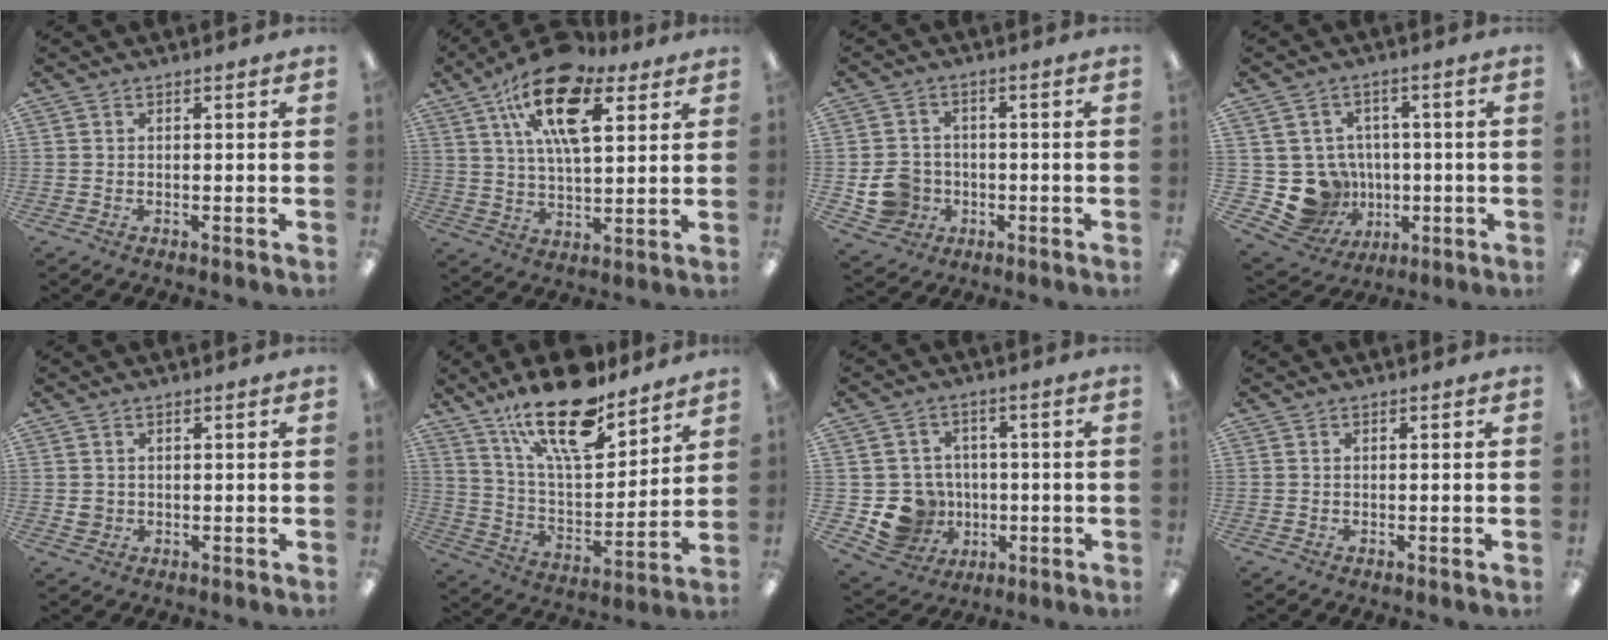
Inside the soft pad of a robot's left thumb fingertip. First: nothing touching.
{"total": 19.9, "force": [10.4, 9.0, 14.3], "torque": [-0.245, -0.030, 0.173]}
{"total": 7.7, "force": [-1.6, 7.1, 2.3], "torque": [-0.062, 0.015, -0.022]}
{"total": 11.9, "force": [-1.5, 11.3, 3.5], "torque": [-0.098, 0.000, -0.009]}
{"total": 1.9, "force": [0.5, 1.8, 0.6], "torque": [-0.006, 0.000, 0.006]}
{"total": 22.0, "force": [15.5, 8.0, 13.4], "torque": [-0.224, -0.091, 0.265]}
{"total": 10.6, "force": [-1.9, 10.0, 2.9], "torque": [-0.082, 0.012, -0.021]}
{"total": 0.0}